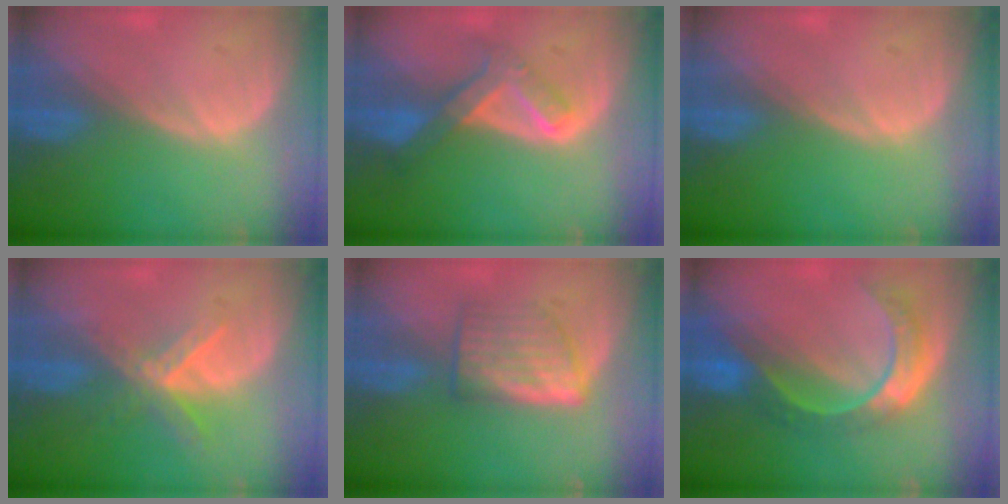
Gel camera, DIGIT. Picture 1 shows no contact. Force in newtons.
{"total": 6.8, "press": 5.8, "slide": 3.5}
{"total": 0.0}
{"total": 5.6, "press": 4.9, "slide": 2.8}
{"total": 5.6, "press": 5.6, "slide": 0.8}
{"total": 8.7, "press": 7.3, "slide": 4.7}